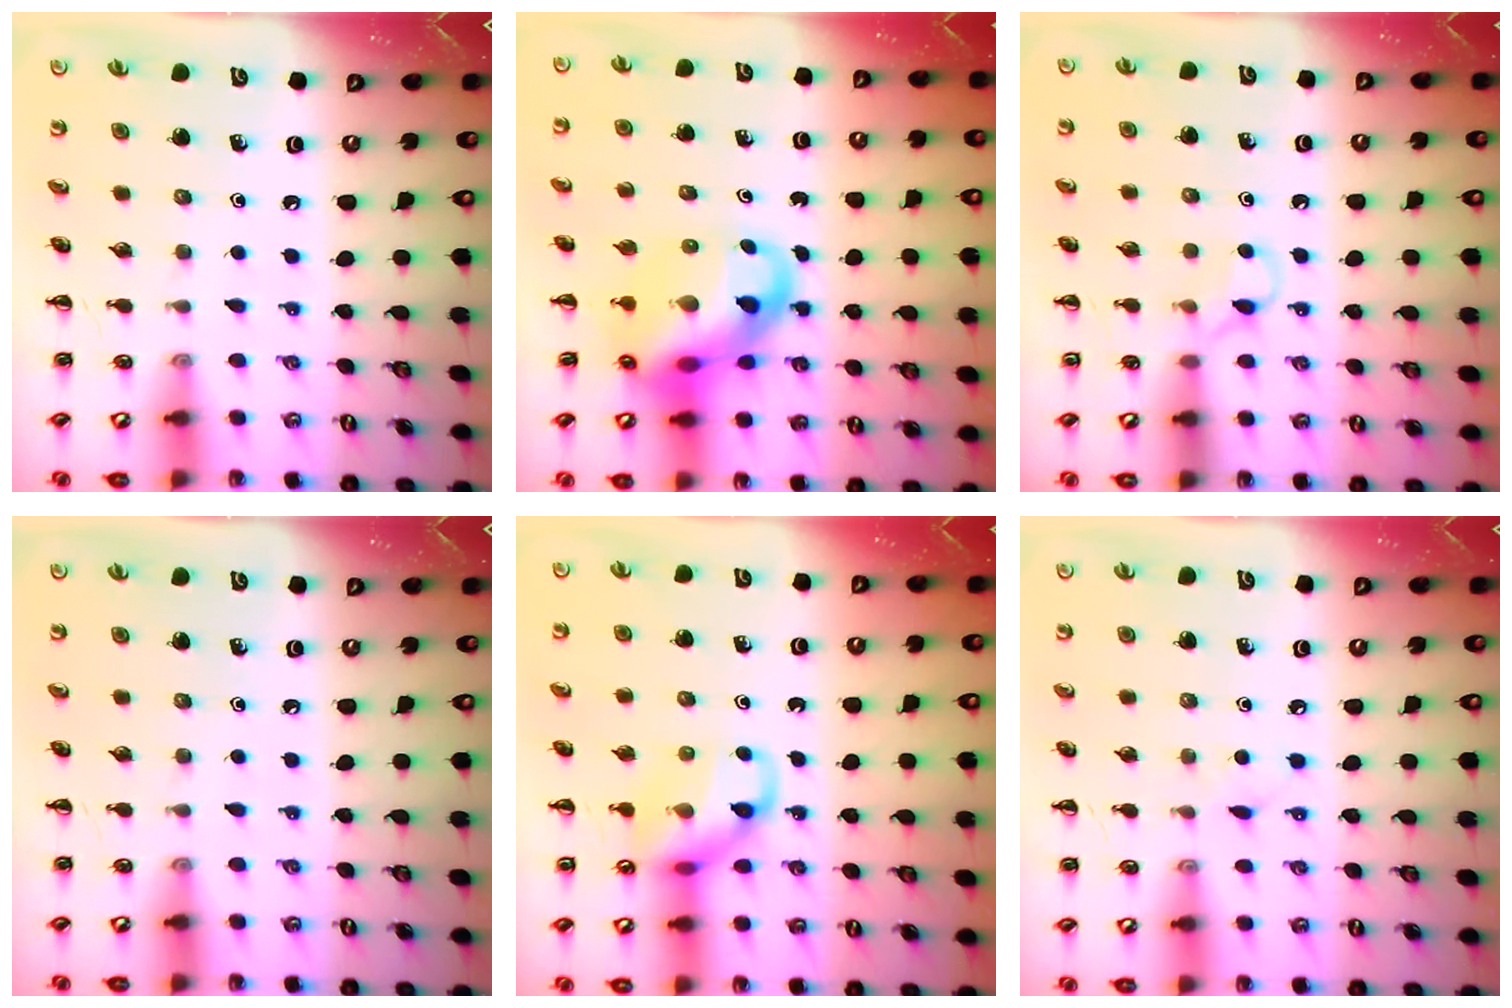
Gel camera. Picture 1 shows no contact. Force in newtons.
{"total": 14.7, "press": 14.2, "slide": 3.7}
{"total": 4.9, "press": 4.7, "slide": 1.5}
{"total": 0.0}
{"total": 11.1, "press": 11.0, "slide": 1.7}
{"total": 2.9, "press": 2.8, "slide": 1.0}